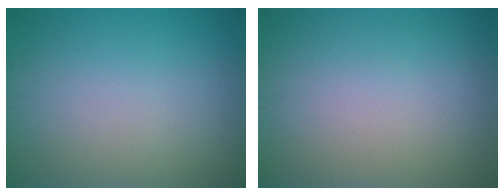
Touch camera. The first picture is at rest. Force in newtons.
{"total": 0.0}